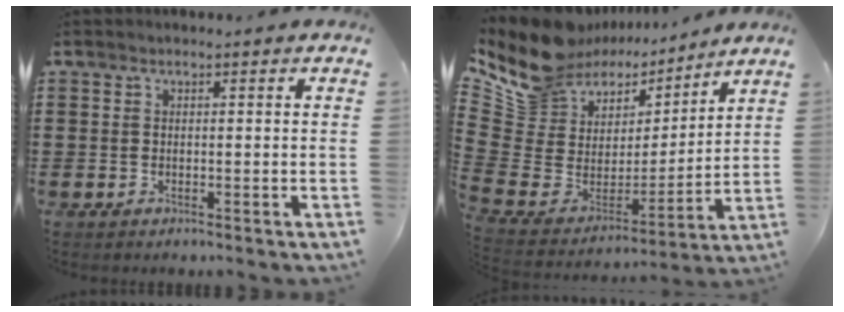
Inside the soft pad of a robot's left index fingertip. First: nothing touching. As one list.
[{"total": 12.2, "force": [9.1, 7.5, 3.0], "torque": [-0.122, -0.068, 0.164]}]